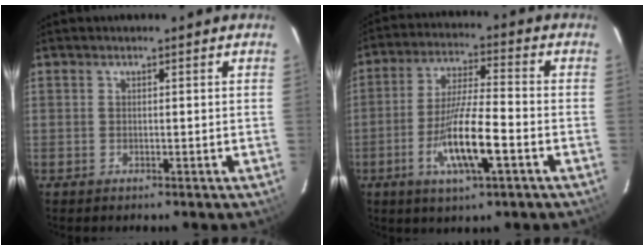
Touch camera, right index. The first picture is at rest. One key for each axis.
{"total": 11.7, "fx": -4.4, "fy": 1.9, "fz": 10.7, "tx": -0.212, "ty": -0.010, "tz": -0.081}